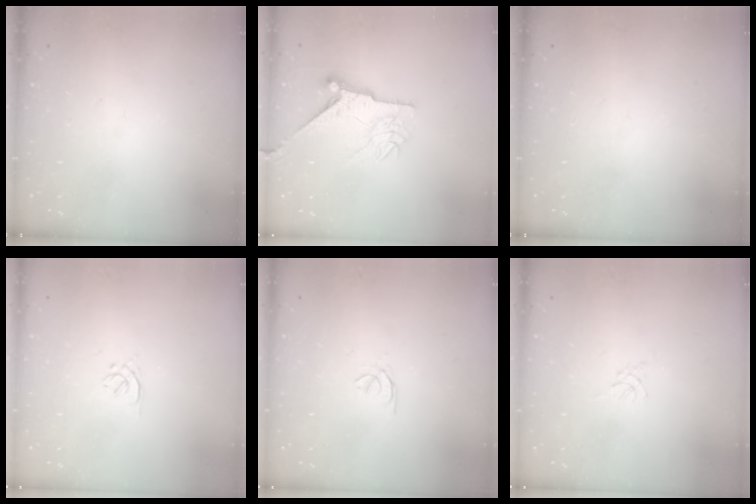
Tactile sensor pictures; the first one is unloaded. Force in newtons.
{"total": 8.6, "press": 8.6, "slide": 0.5}
{"total": 0.0}
{"total": 1.6, "press": 1.5, "slide": 0.6}
{"total": 0.5, "press": 0.4, "slide": 0.3}
{"total": 0.0}